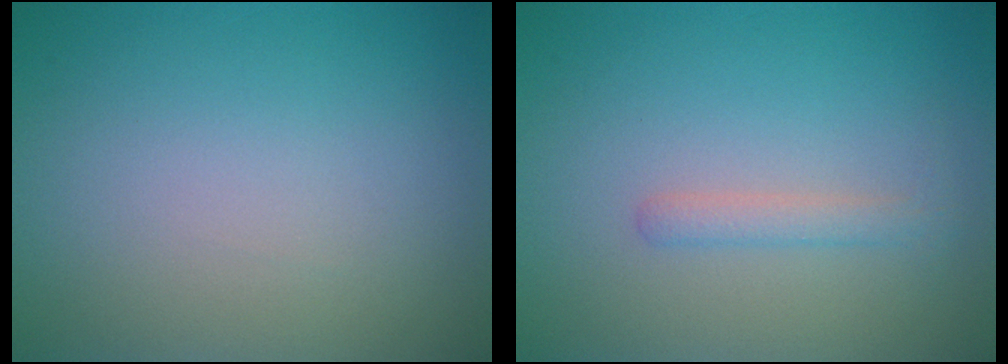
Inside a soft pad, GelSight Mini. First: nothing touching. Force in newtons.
{"total": 1.4, "press": 1.4, "slide": 0.0}